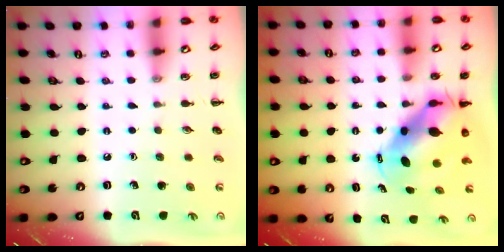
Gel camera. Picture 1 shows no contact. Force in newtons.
{"total": 8.3, "press": 8.0, "slide": 2.1}